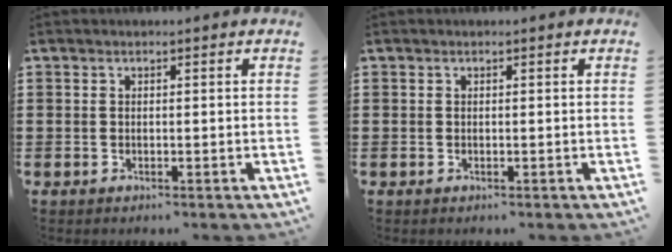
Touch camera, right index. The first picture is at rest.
{"total": 0.0}